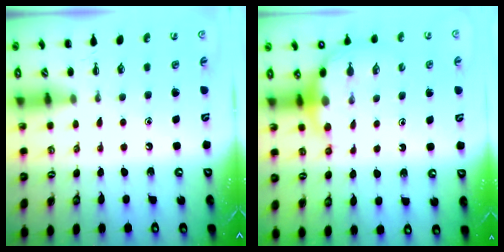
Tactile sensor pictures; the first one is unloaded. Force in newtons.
{"total": 8.4, "press": 8.3, "slide": 1.4}